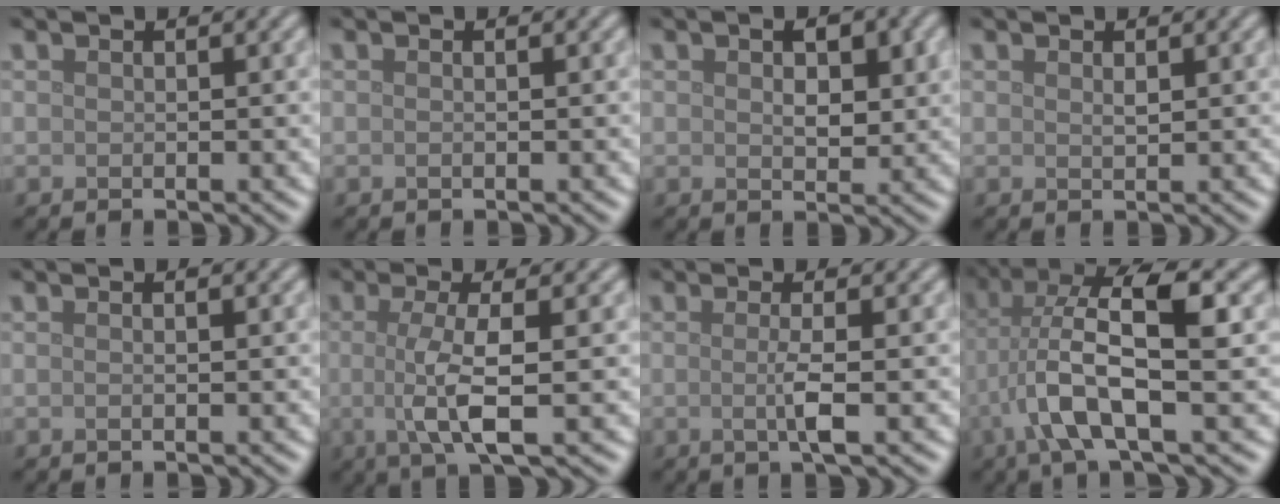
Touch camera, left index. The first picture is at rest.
{"total": 0.5, "force": [0.0, 0.1, 0.5], "torque": [-0.012, -0.005, -0.004]}
{"total": 3.1, "force": [0.8, 1.7, 2.5], "torque": [-0.035, -0.003, 0.014]}
{"total": 0.6, "force": [0.3, 0.2, 0.5], "torque": [-0.011, -0.001, 0.006]}
{"total": 0.9, "force": [0.2, 0.3, 0.8], "torque": [-0.008, -0.014, -0.005]}
{"total": 5.1, "force": [-0.3, 1.3, 4.9], "torque": [-0.091, -0.005, -0.010]}
{"total": 2.5, "force": [-0.2, 0.5, 2.5], "torque": [-0.046, -0.008, -0.009]}
{"total": 8.3, "force": [-0.6, 2.2, 8.0], "torque": [-0.160, 0.026, -0.019]}